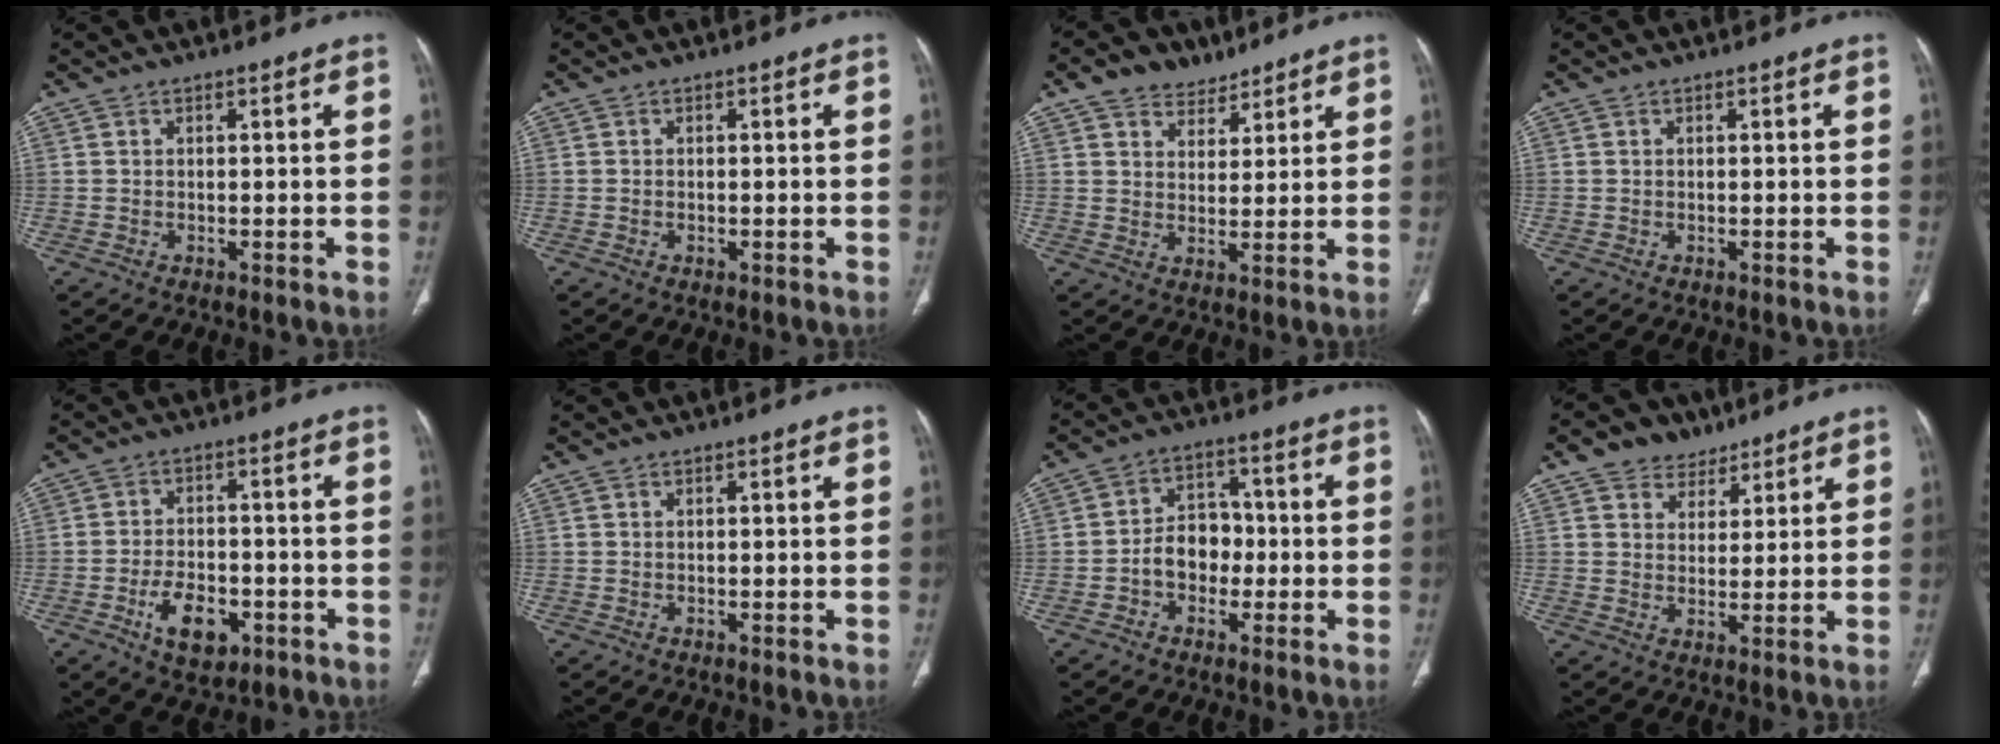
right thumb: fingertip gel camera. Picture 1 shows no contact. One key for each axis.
{"total": 0.5, "fx": -0.2, "fy": 0.3, "fz": 0.4, "tx": -0.009, "ty": 0.004, "tz": -0.002}
{"total": 7.4, "fx": 5.1, "fy": 5.0, "fz": 2.1, "tx": -0.007, "ty": -0.024, "tz": 0.087}
{"total": 0.0}
{"total": 8.6, "fx": -3.7, "fy": 5.1, "fz": 5.9, "tx": -0.080, "ty": 0.019, "tz": -0.055}
{"total": 0.0}
{"total": 7.7, "fx": -1.7, "fy": 6.0, "fz": 4.5, "tx": -0.042, "ty": 0.031, "tz": -0.039}
{"total": 7.1, "fx": 4.7, "fy": 5.1, "fz": 1.5, "tx": 0.005, "ty": -0.020, "tz": 0.078}